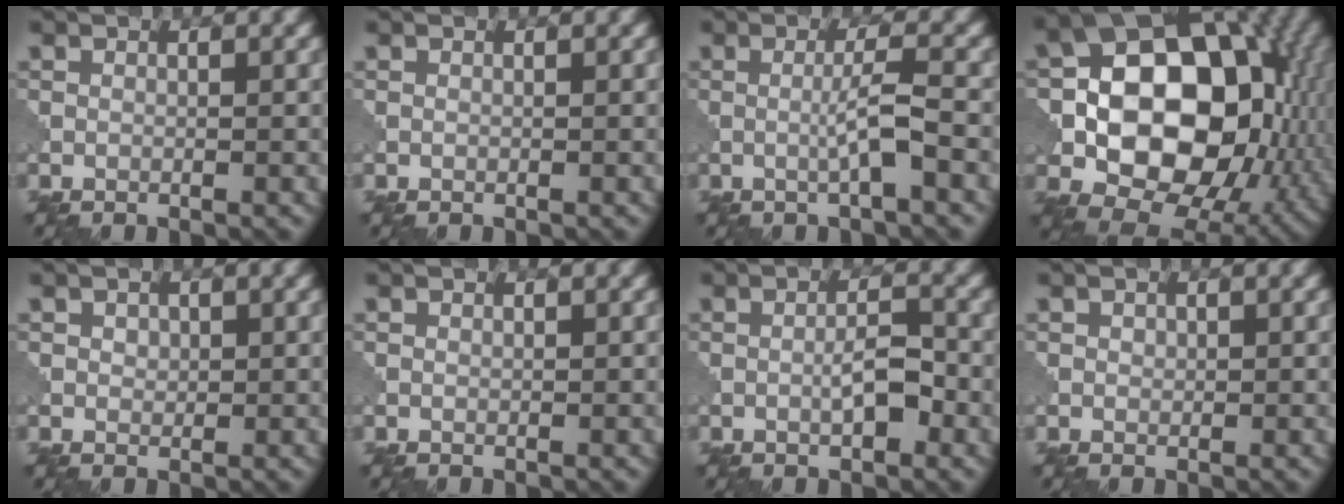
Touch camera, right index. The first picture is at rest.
{"total": 0.0}
{"total": 2.8, "force": [-0.5, 0.1, 2.8], "torque": [-0.051, 0.005, -0.015]}
{"total": 16.4, "force": [-1.3, 11.5, 11.6], "torque": [-0.175, 0.006, -0.032]}
{"total": 0.9, "force": [0.3, 0.7, 0.4], "torque": [-0.007, -0.001, 0.006]}
{"total": 0.0}
{"total": 2.6, "force": [-0.7, 0.7, 2.4], "torque": [-0.044, 0.004, -0.016]}
{"total": 0.6, "force": [0.2, 0.5, 0.2], "torque": [-0.004, -0.001, 0.002]}